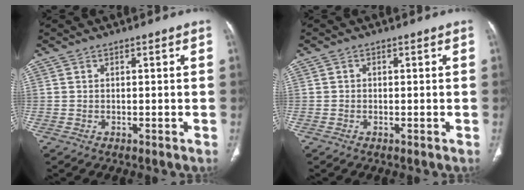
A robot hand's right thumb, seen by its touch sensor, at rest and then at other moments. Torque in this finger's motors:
{"motor_torque": [-0.03, -0.71, -0.27, 0.06, 0.03]}